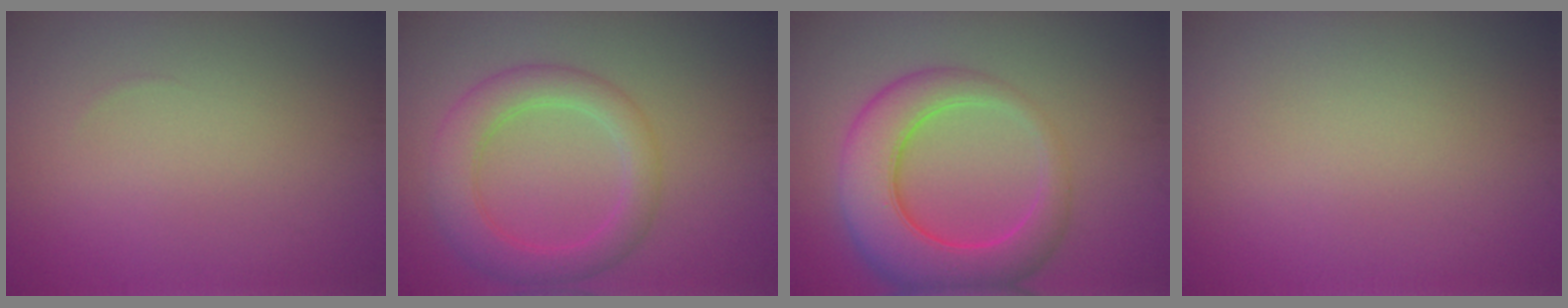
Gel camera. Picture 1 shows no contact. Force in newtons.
{"total": 4.7, "press": 4.7, "slide": 0.1}
{"total": 8.0, "press": 8.0, "slide": 0.3}
{"total": 0.0}